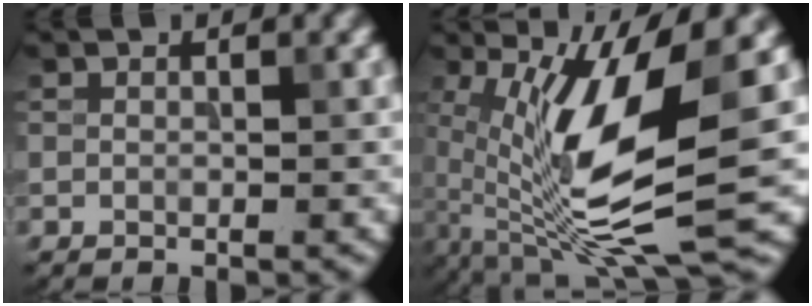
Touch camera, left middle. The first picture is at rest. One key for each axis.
{"total": 12.3, "fx": -0.5, "fy": 3.4, "fz": 11.8, "tx": -0.232, "ty": -0.012, "tz": -0.006}